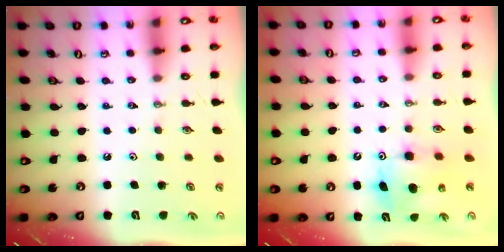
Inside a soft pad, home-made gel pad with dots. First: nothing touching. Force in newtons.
{"total": 8.0, "press": 8.0, "slide": 0.4}